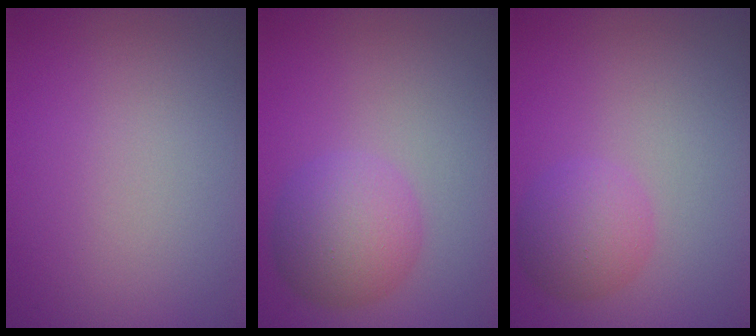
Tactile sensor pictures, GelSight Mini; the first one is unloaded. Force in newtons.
{"total": 4.7, "press": 4.7, "slide": 0.1}
{"total": 3.2, "press": 3.2, "slide": 0.2}